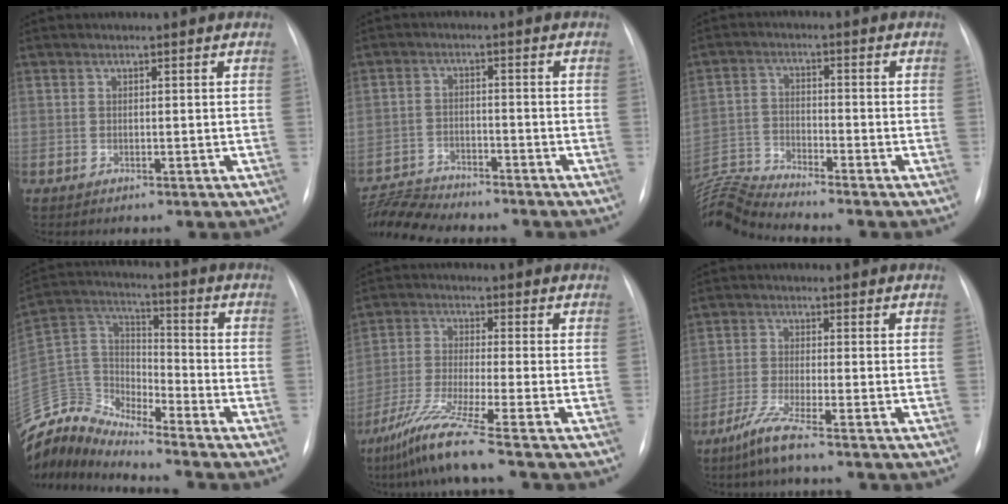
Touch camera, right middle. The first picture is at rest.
{"total": 8.5, "force": [-8.4, 0.3, 1.3], "torque": [-0.029, -0.001, -0.151]}
{"total": 9.0, "force": [-8.6, -2.5, 0.8], "torque": [-0.028, 0.001, -0.169]}
{"total": 11.3, "force": [-11.2, 0.4, 1.1], "torque": [-0.029, 0.053, -0.222]}
{"total": 8.6, "force": [-6.2, -2.0, 5.7], "torque": [-0.117, -0.041, -0.123]}
{"total": 4.5, "force": [-3.2, -0.7, 3.1], "torque": [-0.072, -0.015, -0.072]}